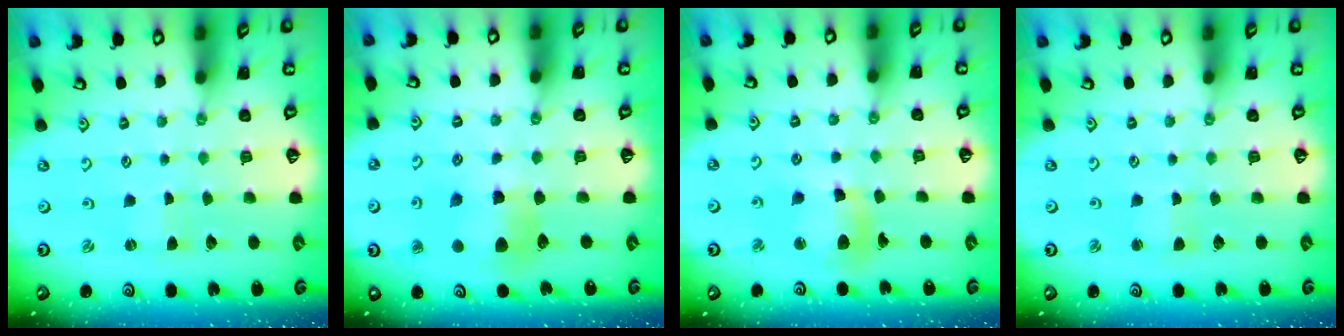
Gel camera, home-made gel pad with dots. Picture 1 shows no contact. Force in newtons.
{"total": 8.8, "press": 8.7, "slide": 0.6}
{"total": 11.3, "press": 11.1, "slide": 2.1}
{"total": 2.2, "press": 2.2, "slide": 0.1}